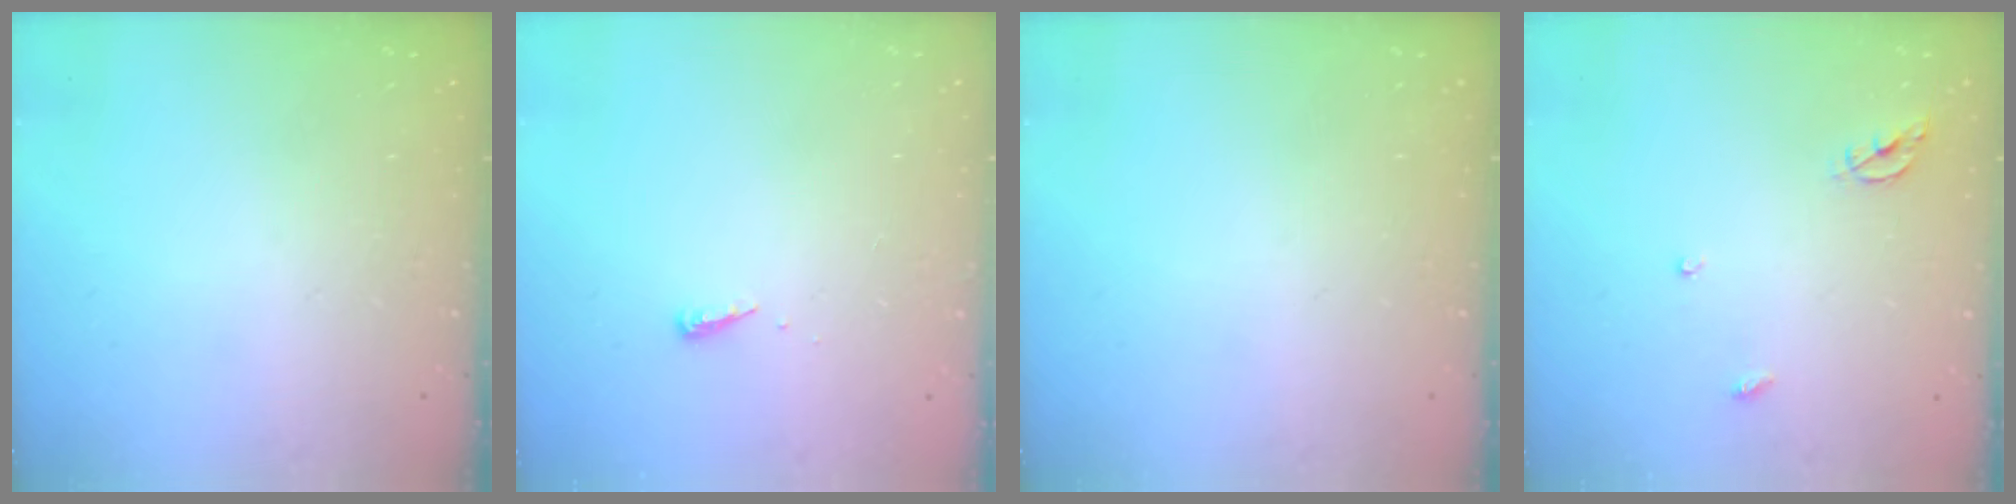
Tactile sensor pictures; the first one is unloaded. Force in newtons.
{"total": 3.9, "press": 3.9, "slide": 0.4}
{"total": 0.0}
{"total": 5.7, "press": 5.6, "slide": 0.5}